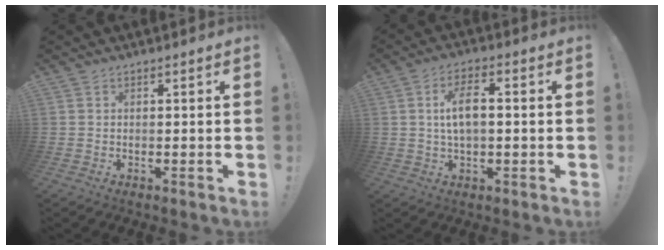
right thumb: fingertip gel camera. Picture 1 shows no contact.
{"total": 7.7, "force": [0.6, 3.4, 6.8], "torque": [-0.113, 0.012, 0.010]}